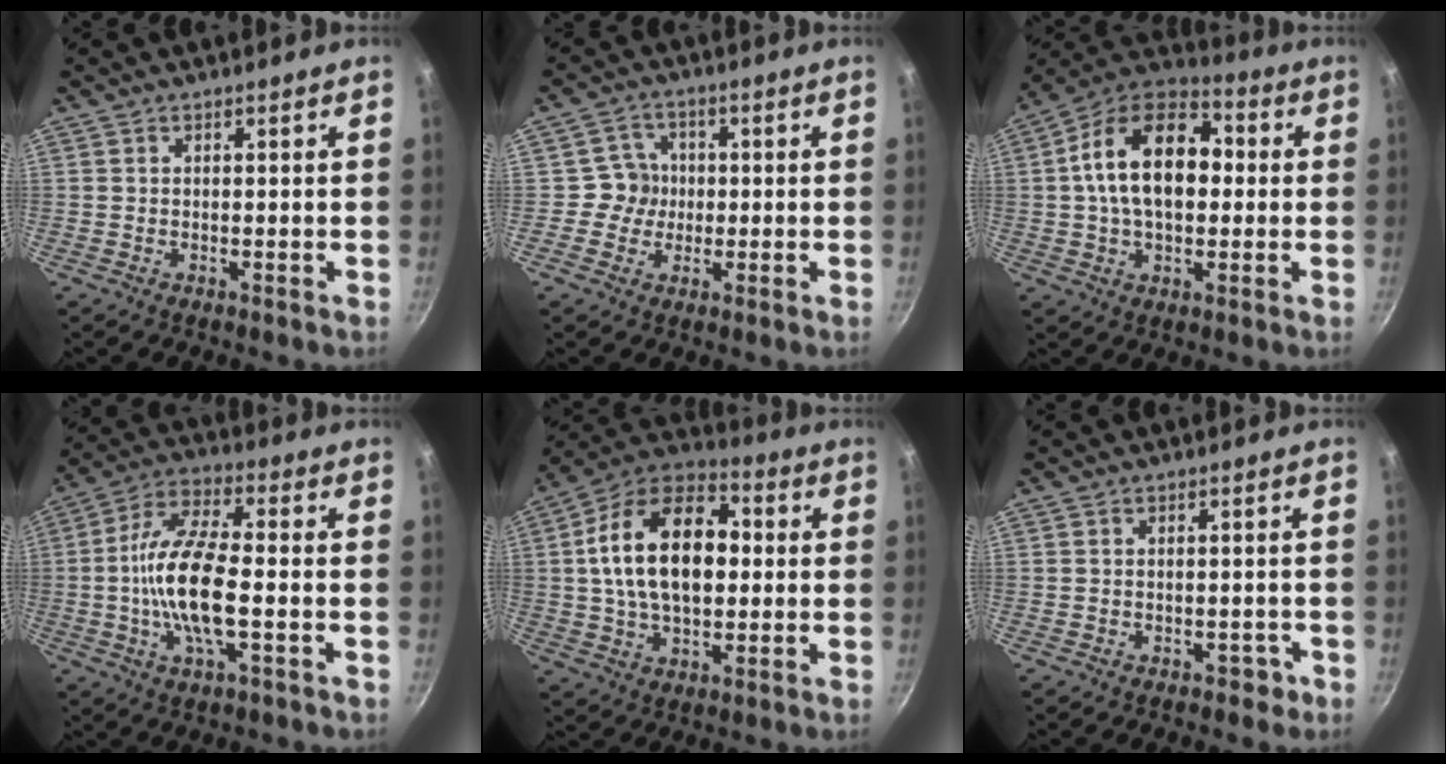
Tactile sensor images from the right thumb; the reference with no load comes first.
{"total": 5.3, "force": [-0.4, 5.2, 1.0], "torque": [0.020, 0.014, -0.014]}
{"total": 18.7, "force": [1.8, 11.4, 14.6], "torque": [-0.230, 0.030, 0.023]}
{"total": 15.1, "force": [-1.9, 5.4, 13.9], "torque": [-0.284, 0.021, -0.041]}
{"total": 20.6, "force": [1.9, 12.3, 16.4], "torque": [-0.268, 0.023, 0.027]}
{"total": 2.2, "force": [-1.3, 1.5, 0.9], "torque": [-0.002, 0.013, -0.014]}